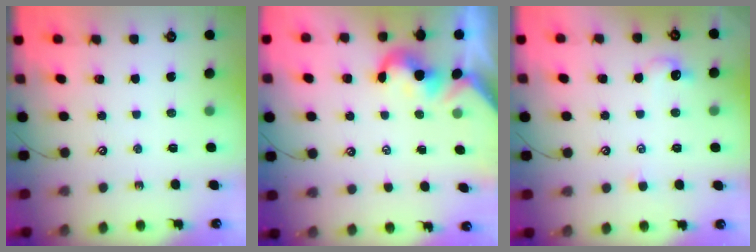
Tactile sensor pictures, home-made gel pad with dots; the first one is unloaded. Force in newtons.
{"total": 0.0}
{"total": 1.4, "press": 1.2, "slide": 0.6}